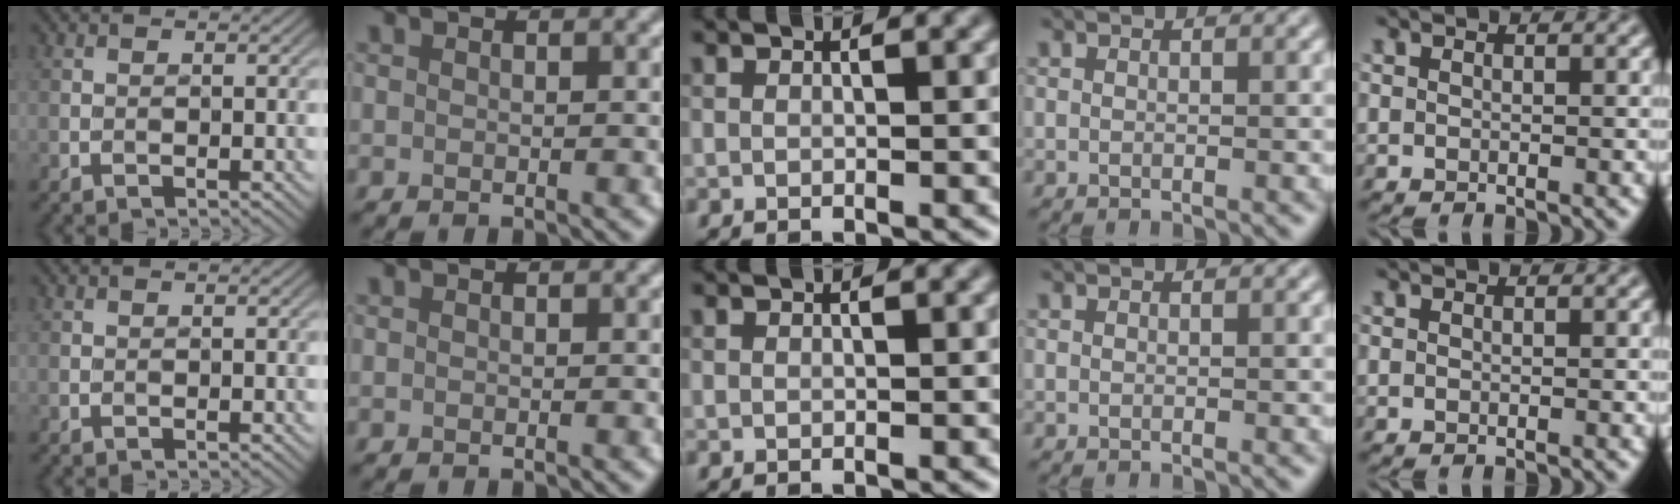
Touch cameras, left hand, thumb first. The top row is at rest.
{}